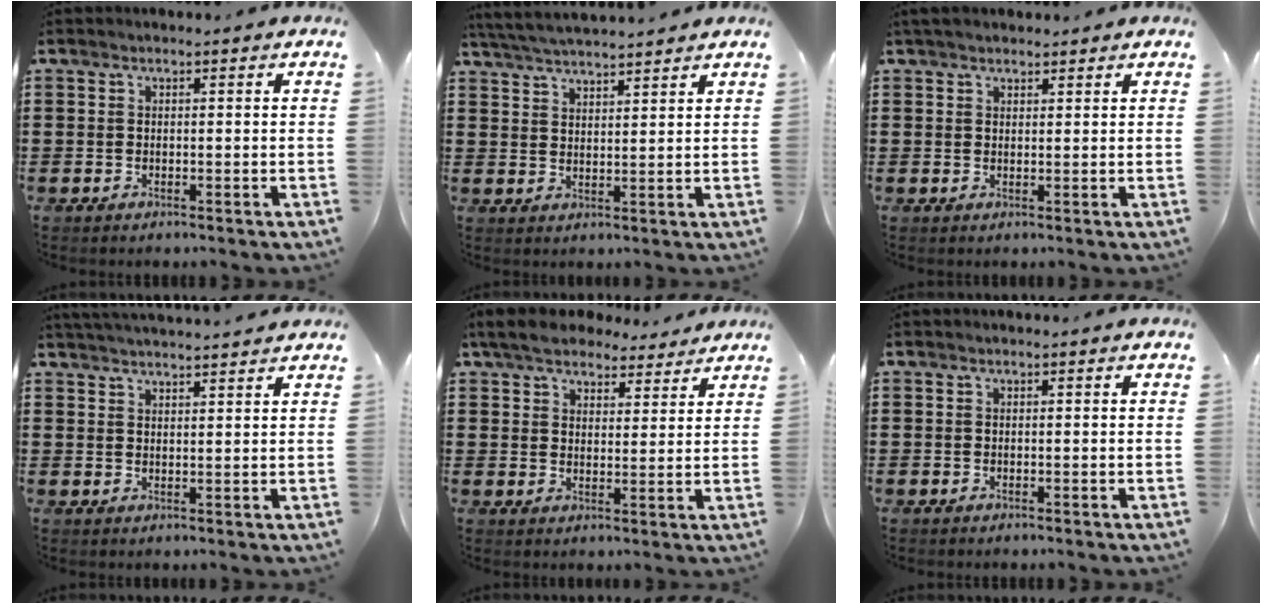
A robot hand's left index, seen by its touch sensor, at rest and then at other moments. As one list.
[{"total": 4.0, "force": [3.9, -0.3, 0.7], "torque": [-0.026, -0.015, 0.071]}, {"total": 1.8, "force": [1.6, 0.7, 0.4], "torque": [-0.012, 0.005, 0.032]}, {"total": 2.6, "force": [2.6, -0.4, 0.2], "torque": [-0.011, -0.007, 0.048]}, {"total": 5.4, "force": [4.9, 1.9, 1.4], "torque": [-0.047, -0.007, 0.089]}, {"total": 0.0}]